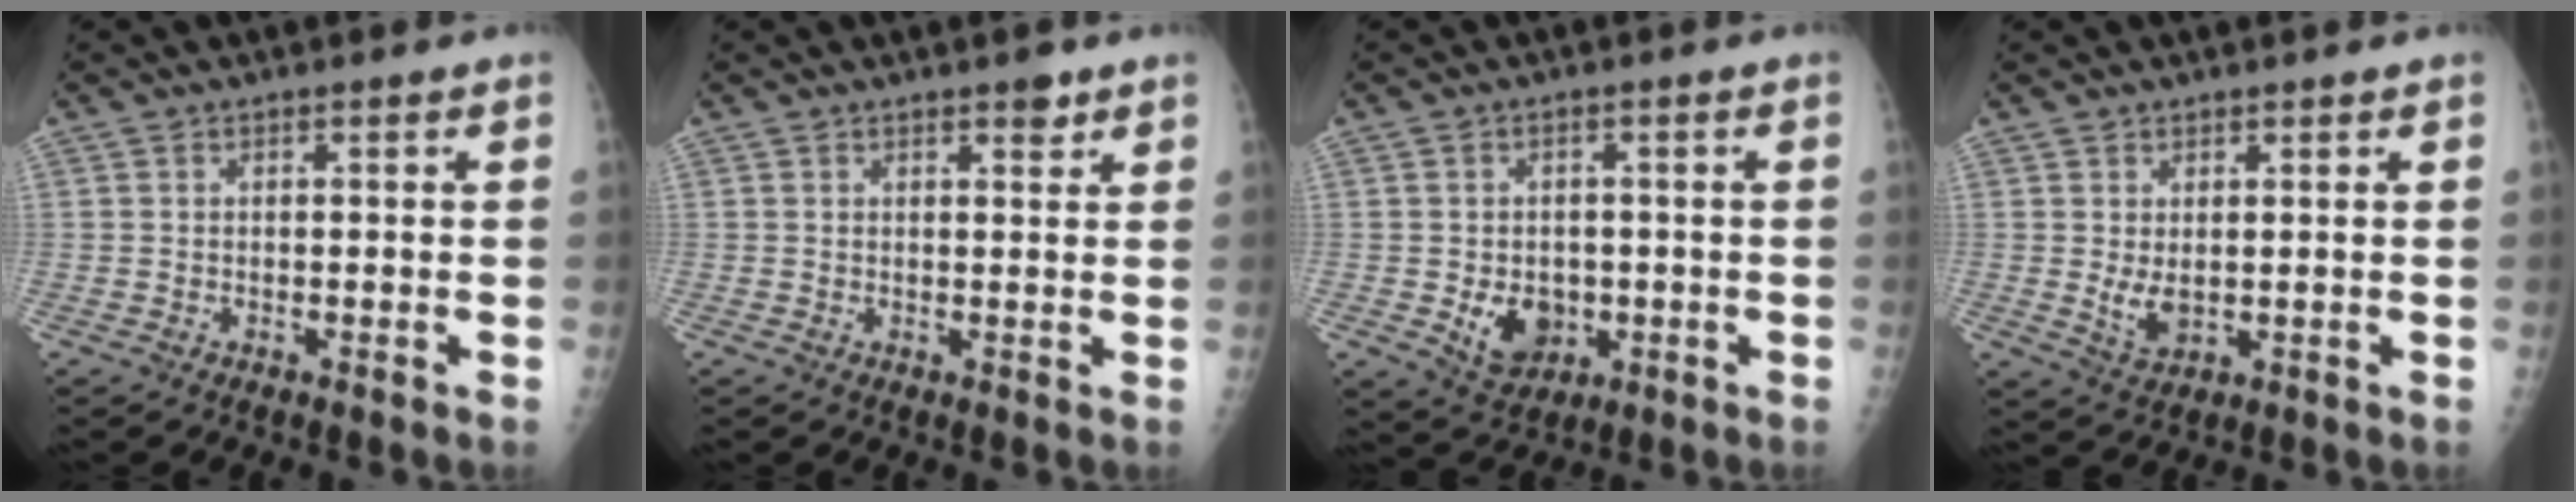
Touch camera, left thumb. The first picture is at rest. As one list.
[{"total": 2.2, "force": [1.6, 0.9, 1.3], "torque": [-0.009, -0.008, 0.021]}, {"total": 6.8, "force": [-1.3, 5.3, 4.0], "torque": [-0.037, -0.002, -0.005]}, {"total": 3.5, "force": [0.7, 2.2, 2.7], "torque": [-0.043, -0.013, 0.021]}]